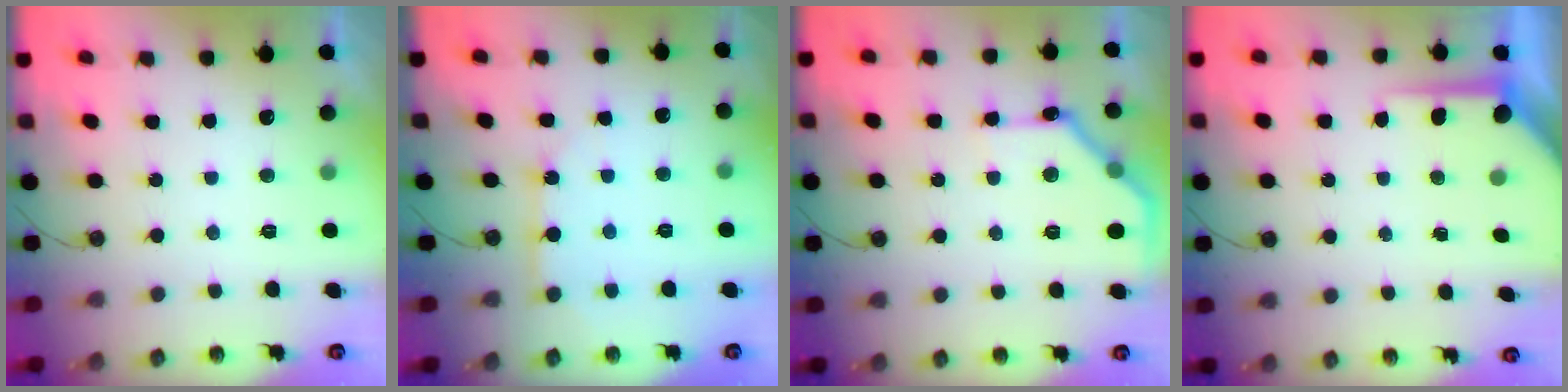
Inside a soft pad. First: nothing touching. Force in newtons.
{"total": 5.9, "press": 5.9, "slide": 0.5}
{"total": 13.3, "press": 13.3, "slide": 0.2}
{"total": 6.3, "press": 6.3, "slide": 0.3}